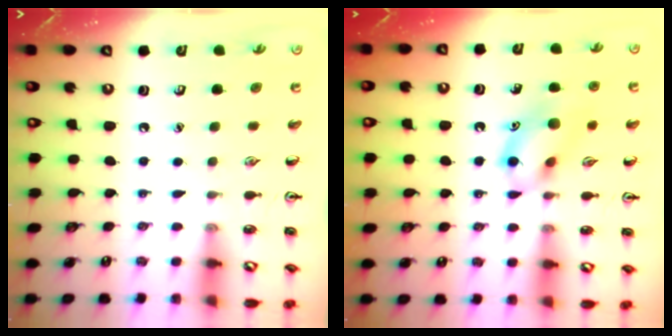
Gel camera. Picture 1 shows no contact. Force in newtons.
{"total": 12.8, "press": 12.7, "slide": 1.1}